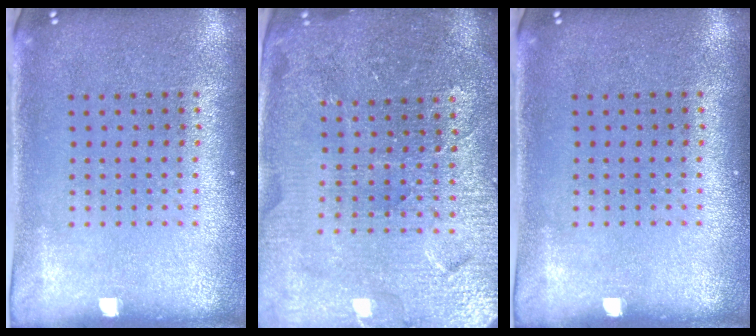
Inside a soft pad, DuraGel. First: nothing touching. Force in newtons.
{"total": 4.6, "press": 4.4, "slide": 1.5}
{"total": 0.0}